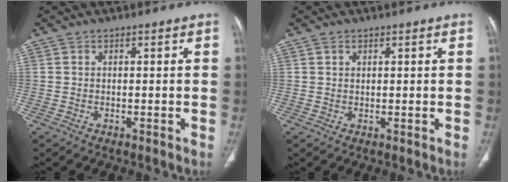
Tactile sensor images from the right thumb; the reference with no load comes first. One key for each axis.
{"total": 0.7, "fx": 0.4, "fy": 0.5, "fz": 0.2, "tx": 0.000, "ty": -0.002, "tz": 0.007}